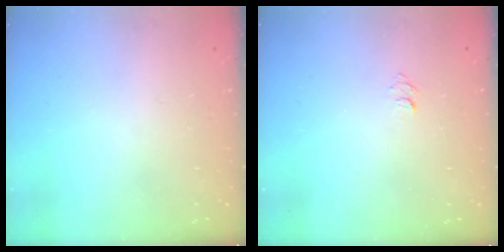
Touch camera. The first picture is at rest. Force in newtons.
{"total": 3.5, "press": 3.5, "slide": 0.3}